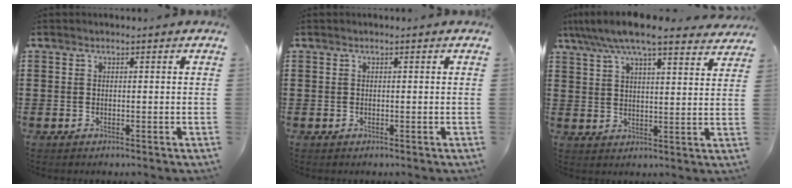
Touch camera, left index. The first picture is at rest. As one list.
[{"total": 0.0}, {"total": 7.8, "force": [6.8, 0.6, 3.8], "torque": [-0.096, -0.024, 0.121]}]